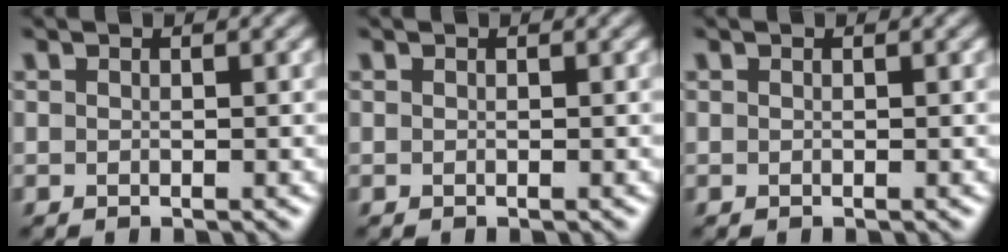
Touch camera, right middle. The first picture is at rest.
{"total": 0.0}
{"total": 0.0}